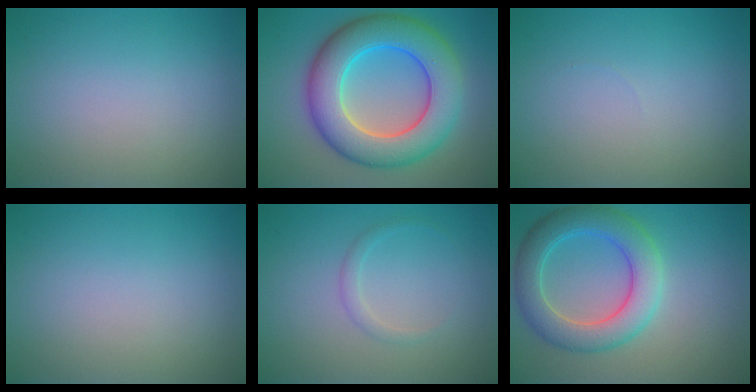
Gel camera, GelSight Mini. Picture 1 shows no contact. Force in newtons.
{"total": 10.4, "press": 10.4, "slide": 0.2}
{"total": 0.0}
{"total": 0.0}
{"total": 1.0, "press": 1.0, "slide": 0.1}
{"total": 6.1, "press": 6.1, "slide": 0.3}